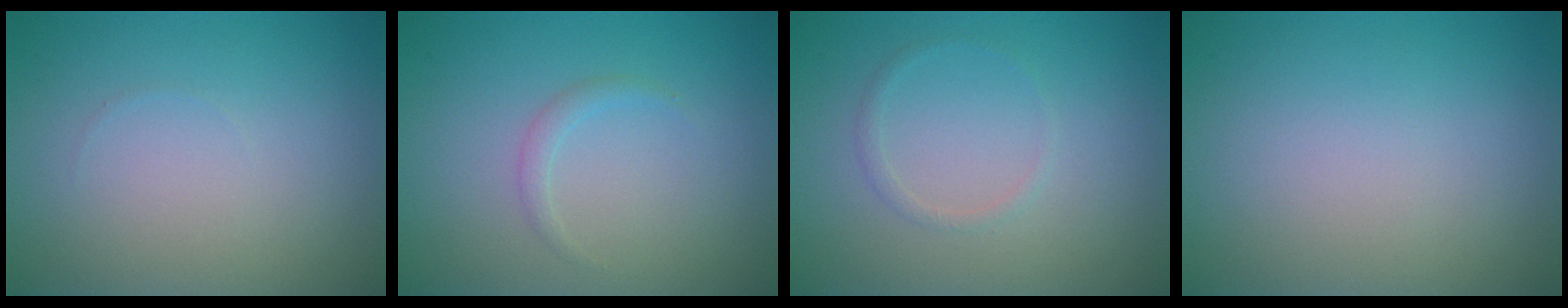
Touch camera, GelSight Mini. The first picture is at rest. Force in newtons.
{"total": 0.9, "press": 0.9, "slide": 0.1}
{"total": 0.8, "press": 0.8, "slide": 0.1}
{"total": 0.0}